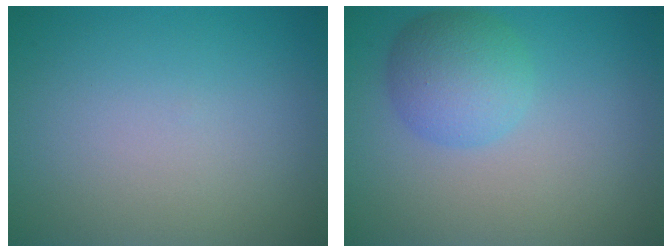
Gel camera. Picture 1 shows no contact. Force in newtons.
{"total": 4.0, "press": 4.0, "slide": 0.1}